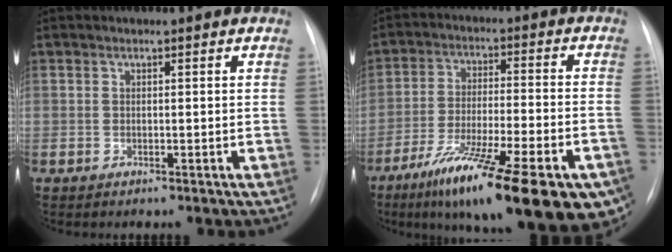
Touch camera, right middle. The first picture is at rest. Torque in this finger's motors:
{"motor_torque": [1.31, -0.83, 0.44, 0.21]}